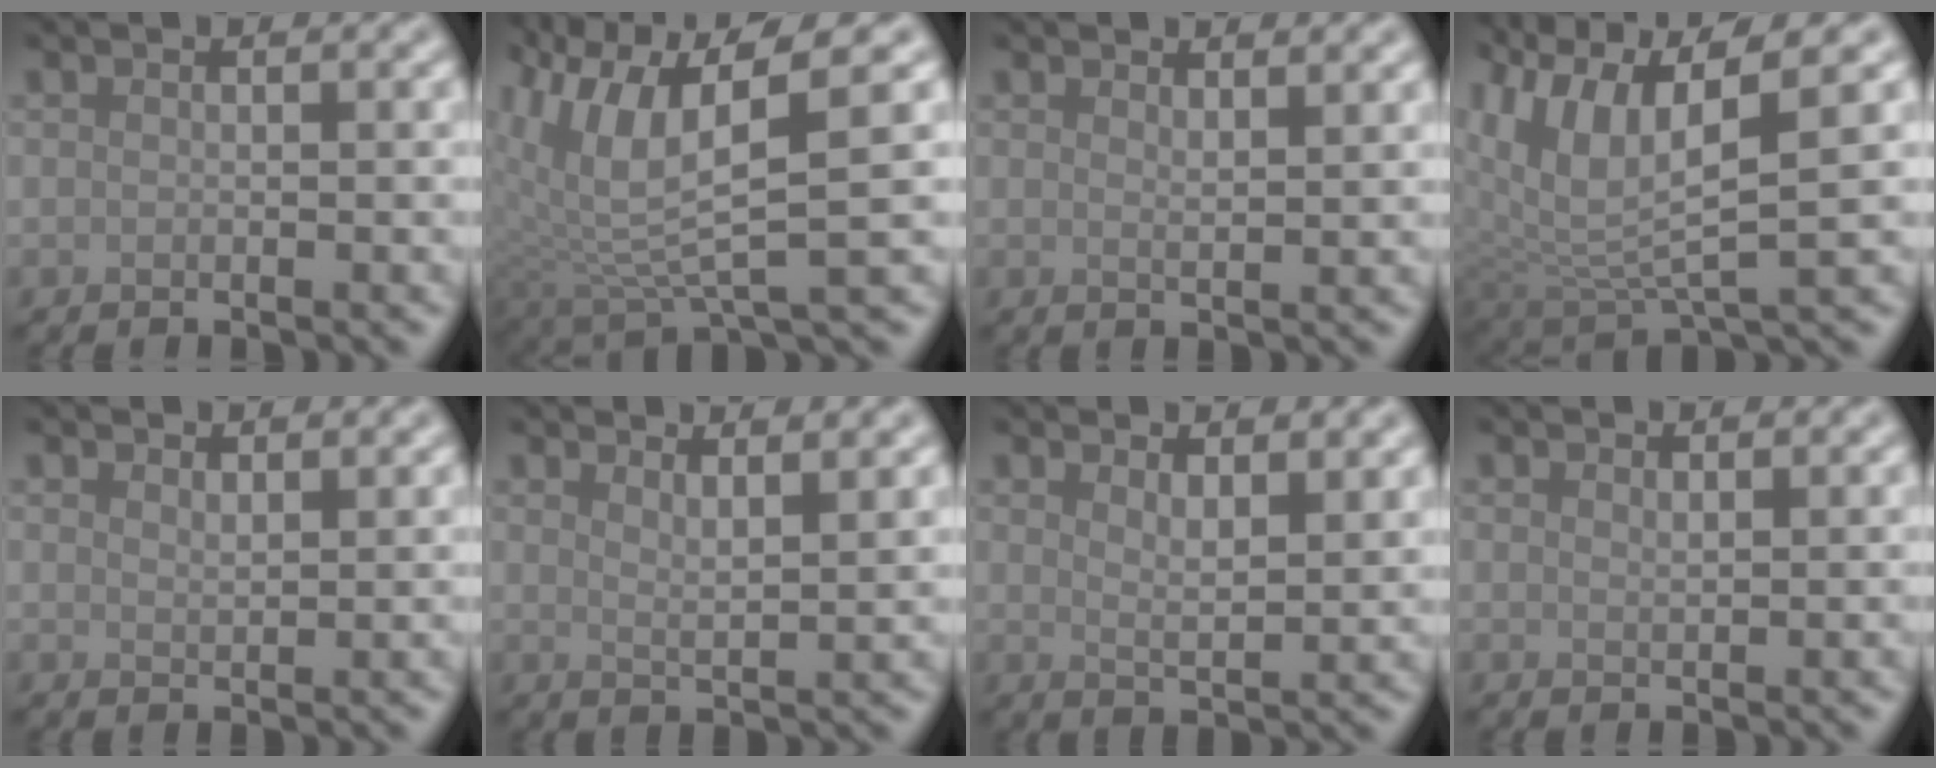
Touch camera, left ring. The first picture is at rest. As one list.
[{"total": 9.3, "force": [2.9, 2.9, 8.4], "torque": [-0.181, -0.003, 0.058]}, {"total": 1.5, "force": [1.2, 0.3, 0.7], "torque": [-0.006, 0.000, 0.018]}, {"total": 8.2, "force": [3.0, 2.8, 7.1], "torque": [-0.154, 0.000, 0.059]}, {"total": 1.3, "force": [1.2, 0.4, 0.4], "torque": [-0.009, 0.000, 0.023]}, {"total": 3.1, "force": [2.3, 0.8, 1.8], "torque": [-0.014, 0.000, 0.034]}, {"total": 2.9, "force": [2.0, 0.9, 2.0], "torque": [-0.028, -0.007, 0.036]}, {"total": 0.7, "force": [0.6, 0.2, 0.3], "torque": [-0.005, -0.002, 0.013]}]